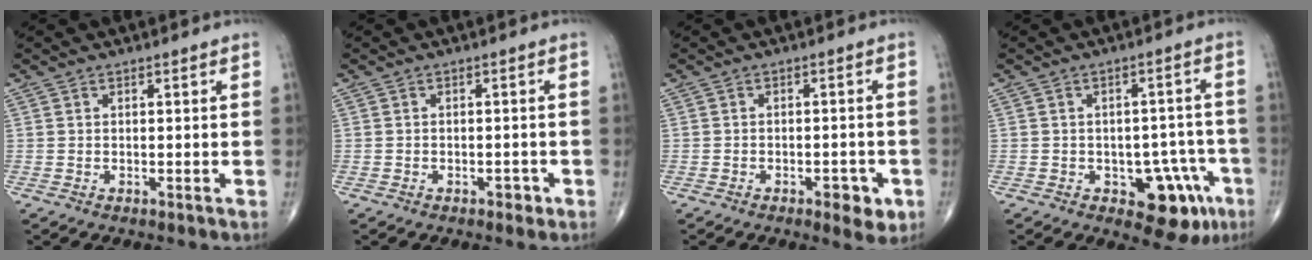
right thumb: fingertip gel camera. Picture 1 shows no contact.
{"total": 1.6, "force": [-0.9, 1.0, 0.8], "torque": [-0.008, 0.004, -0.013]}
{"total": 4.8, "force": [-2.2, 2.2, 3.7], "torque": [-0.033, 0.007, -0.025]}
{"total": 10.2, "force": [-4.6, 5.8, 7.0], "torque": [-0.044, 0.031, -0.051]}